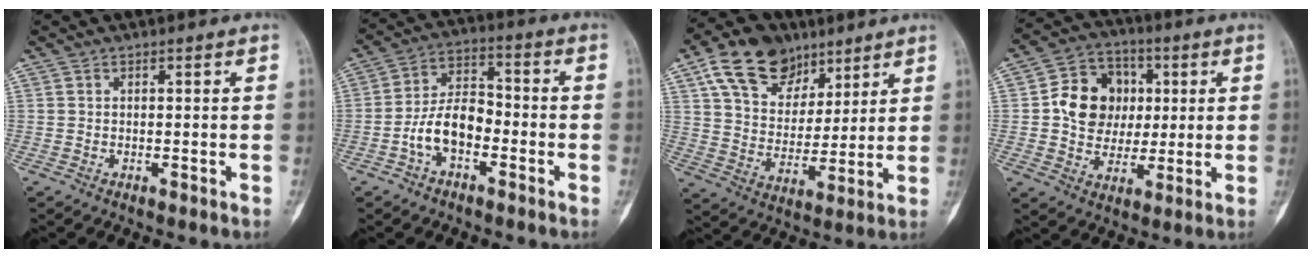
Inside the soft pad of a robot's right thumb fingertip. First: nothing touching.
{"total": 9.4, "force": [-3.2, 5.6, 6.8], "torque": [-0.111, 0.041, -0.068]}
{"total": 16.8, "force": [9.7, 11.1, 8.1], "torque": [-0.104, -0.021, 0.174]}
{"total": 13.2, "force": [1.9, 11.1, 6.8], "torque": [-0.069, 0.008, 0.029]}